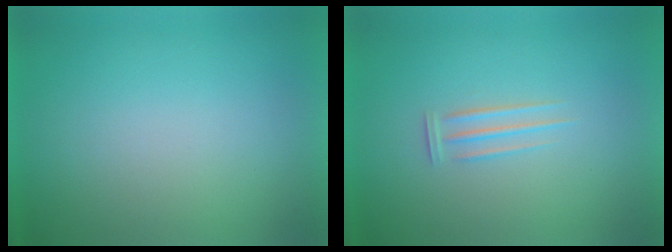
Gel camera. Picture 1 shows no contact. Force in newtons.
{"total": 1.2}